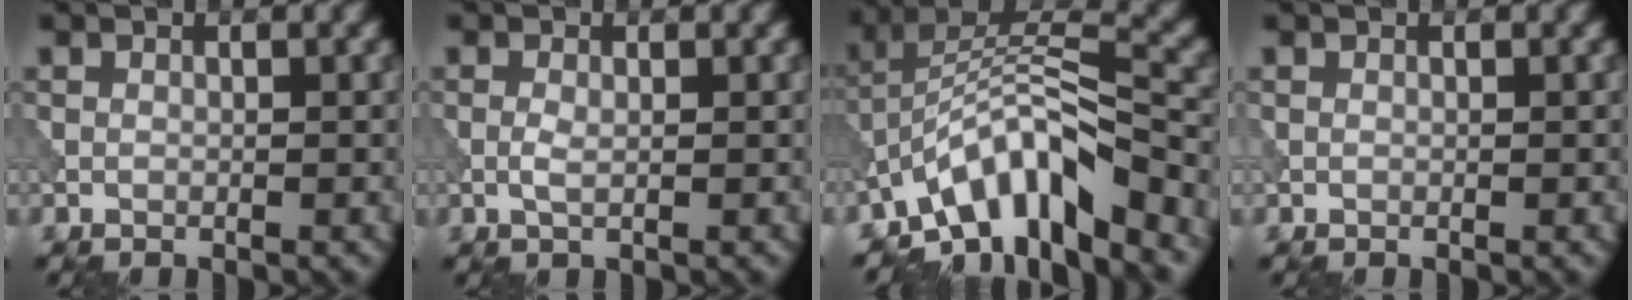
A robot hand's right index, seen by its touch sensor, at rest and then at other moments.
{"total": 1.1, "force": [-0.1, 0.4, 1.0], "torque": [-0.024, -0.001, -0.005]}
{"total": 9.9, "force": [-6.4, 3.1, 6.9], "torque": [-0.101, 0.012, -0.125]}
{"total": 0.0}